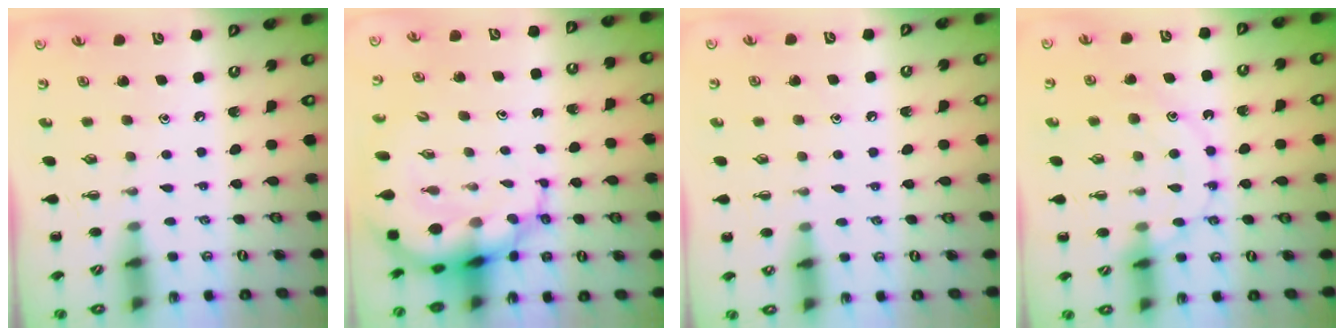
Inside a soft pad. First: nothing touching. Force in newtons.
{"total": 10.4, "press": 10.0, "slide": 2.8}
{"total": 7.0, "press": 6.6, "slide": 2.3}
{"total": 12.3, "press": 12.2, "slide": 1.7}